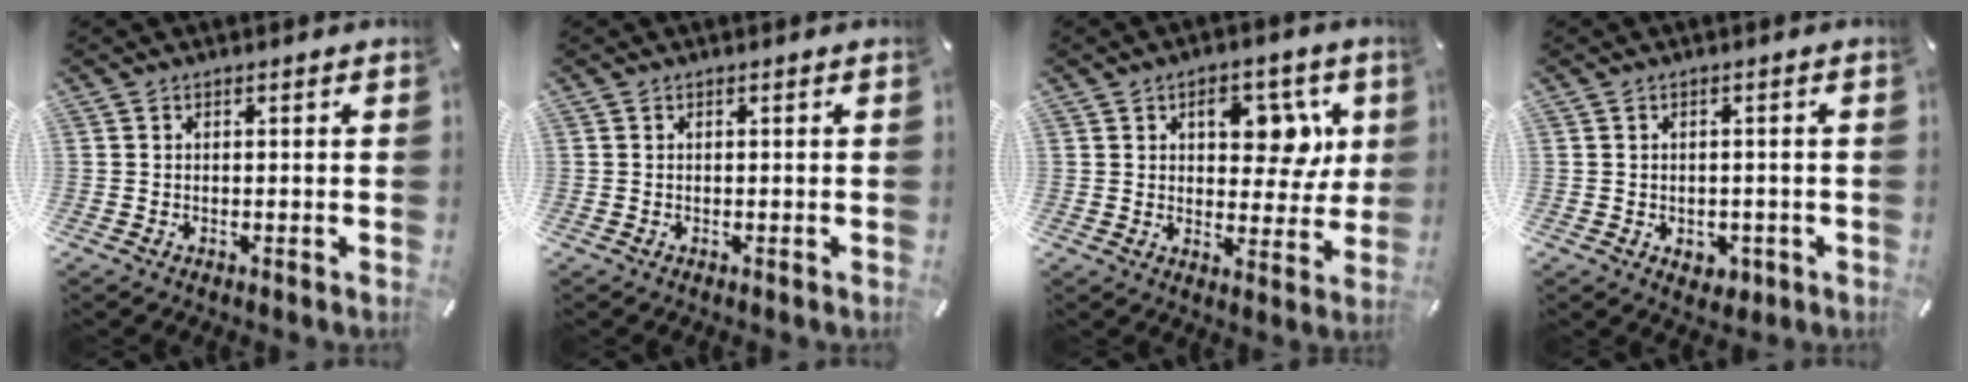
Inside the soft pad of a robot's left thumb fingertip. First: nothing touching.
{"total": 0.0}
{"total": 10.9, "force": [4.0, 6.7, 7.6], "torque": [-0.081, -0.015, 0.060]}
{"total": 3.2, "force": [-1.1, 2.5, 1.6], "torque": [-0.019, 0.002, -0.021]}